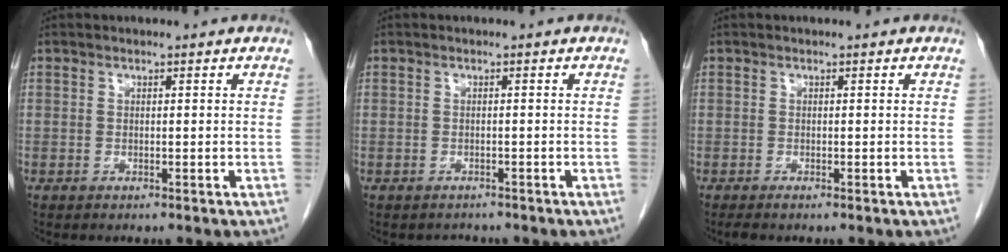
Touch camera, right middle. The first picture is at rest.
{"total": 1.5, "force": [-1.3, 0.7, -0.2], "torque": [-0.002, -0.003, -0.020]}
{"total": 0.5, "force": [-0.4, -0.1, 0.3], "torque": [-0.008, -0.002, -0.008]}